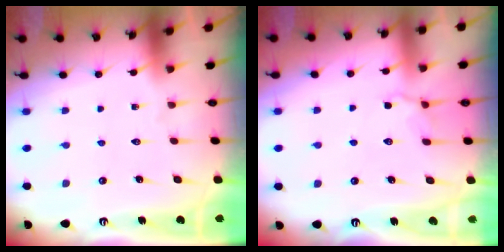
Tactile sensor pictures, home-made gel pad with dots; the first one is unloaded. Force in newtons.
{"total": 5.0, "press": 4.7, "slide": 1.7}